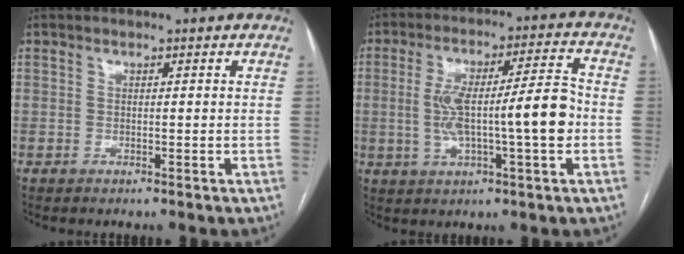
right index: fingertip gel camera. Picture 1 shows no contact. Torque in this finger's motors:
{"motor_torque": [0.50, -0.03, 0.55, 0.13]}